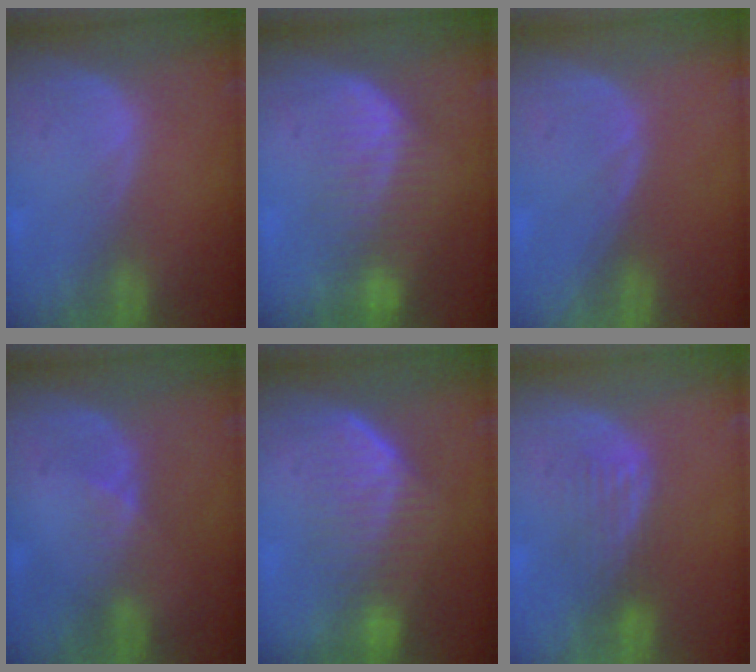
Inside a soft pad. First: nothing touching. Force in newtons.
{"total": 7.6, "press": 6.7, "slide": 3.5}
{"total": 0.0}
{"total": 2.3, "press": 1.8, "slide": 1.4}
{"total": 7.2, "press": 6.7, "slide": 2.8}
{"total": 4.3, "press": 3.6, "slide": 2.4}